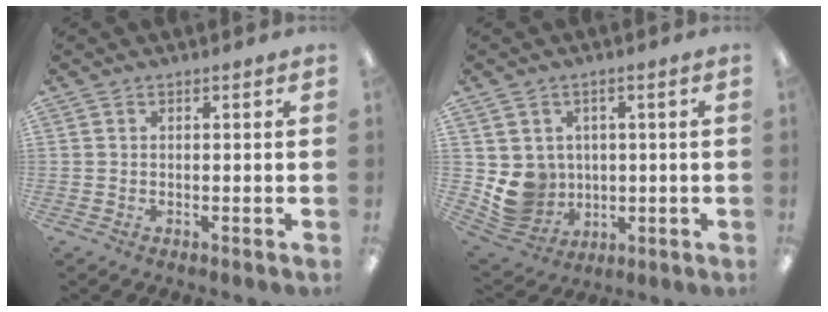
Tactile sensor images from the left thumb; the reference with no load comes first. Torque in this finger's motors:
{"motor_torque": [-0.41, 0.66, 0.00, 0.00, 0.17]}